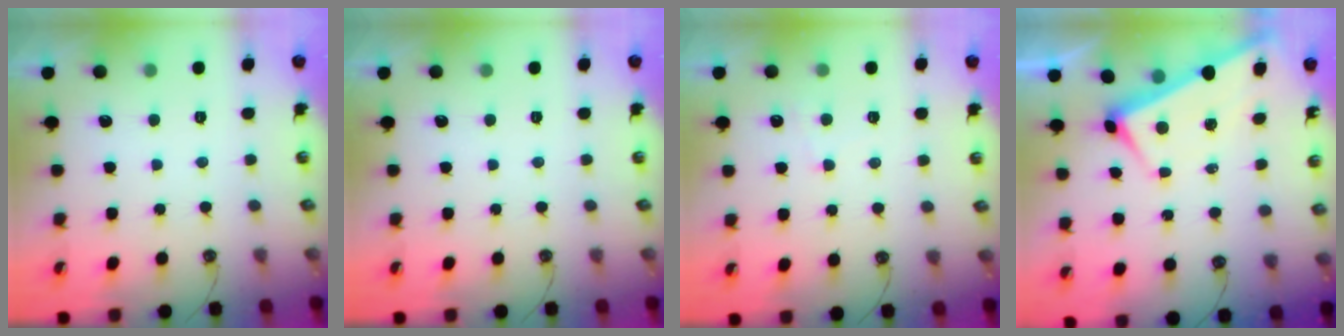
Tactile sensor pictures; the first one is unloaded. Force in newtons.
{"total": 0.0}
{"total": 4.0, "press": 4.0, "slide": 0.4}
{"total": 2.8, "press": 2.7, "slide": 0.6}